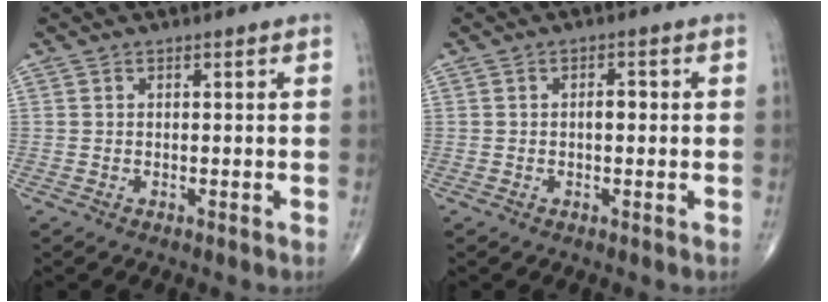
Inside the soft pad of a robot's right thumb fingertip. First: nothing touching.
{"total": 1.8, "force": [-0.1, 1.0, 1.6], "torque": [-0.019, 0.003, -0.004]}